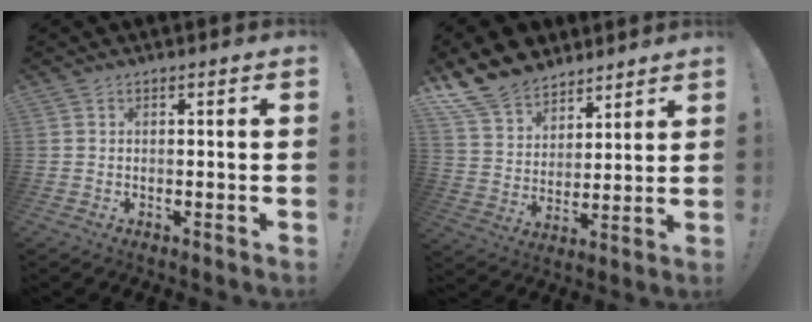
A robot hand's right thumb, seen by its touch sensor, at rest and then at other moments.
{"total": 13.5, "force": [10.9, 7.4, 3.2], "torque": [-0.067, -0.082, 0.210]}